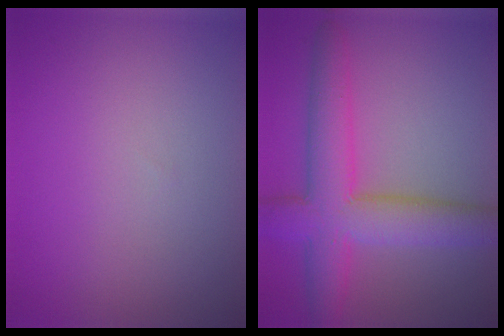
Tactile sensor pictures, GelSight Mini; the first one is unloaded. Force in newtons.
{"total": 7.7, "press": 7.7, "slide": 0.2}